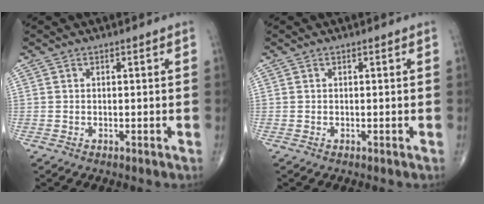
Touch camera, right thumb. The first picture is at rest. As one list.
[{"total": 0.0}]